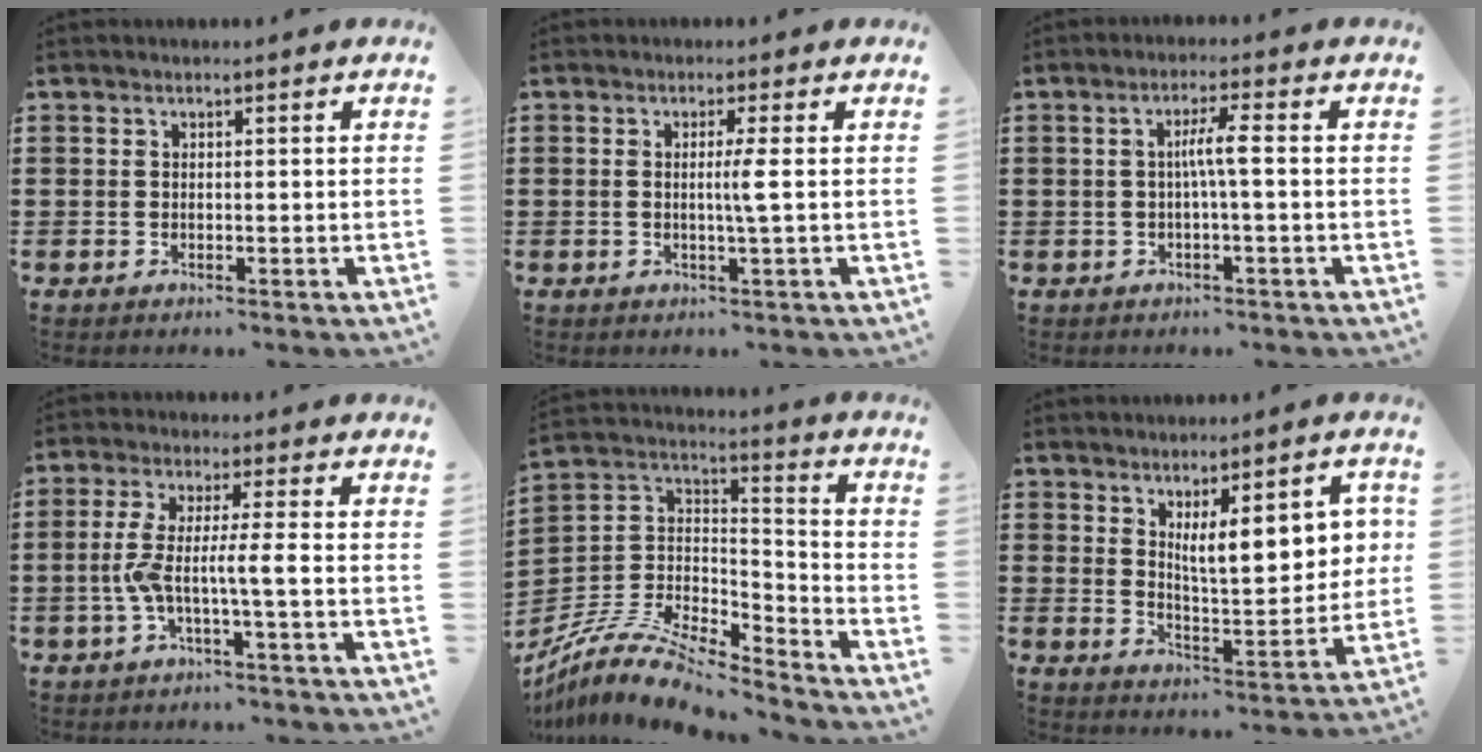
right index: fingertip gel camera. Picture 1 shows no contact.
{"total": 2.8, "force": [0.0, -0.7, 2.7], "torque": [-0.050, -0.011, -0.005]}
{"total": 3.6, "force": [-0.2, 0.0, 3.6], "torque": [-0.068, 0.000, -0.009]}
{"total": 6.1, "force": [-1.5, -0.1, 5.9], "torque": [-0.129, -0.010, -0.038]}
{"total": 10.5, "force": [-9.0, 2.8, 4.6], "torque": [-0.099, 0.018, -0.180]}
{"total": 9.4, "force": [3.6, 3.1, 8.1], "torque": [-0.136, -0.002, 0.058]}